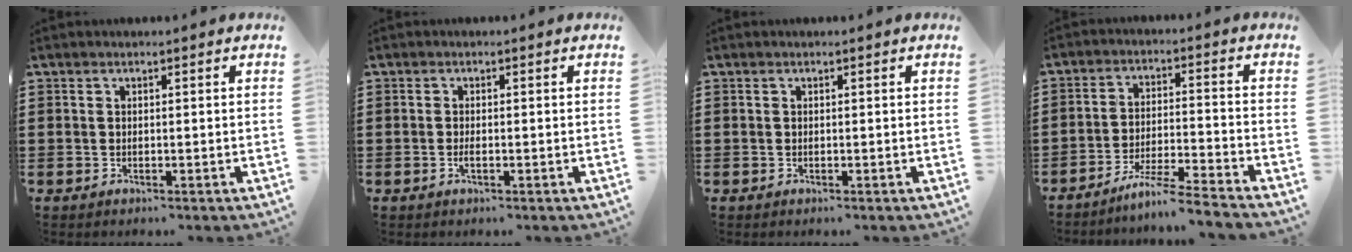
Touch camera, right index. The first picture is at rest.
{"total": 1.0, "force": [-0.3, 0.2, 0.9], "torque": [-0.018, -0.002, -0.005]}
{"total": 0.0}
{"total": 6.1, "force": [-5.4, -1.0, 2.5], "torque": [-0.052, -0.018, -0.105]}